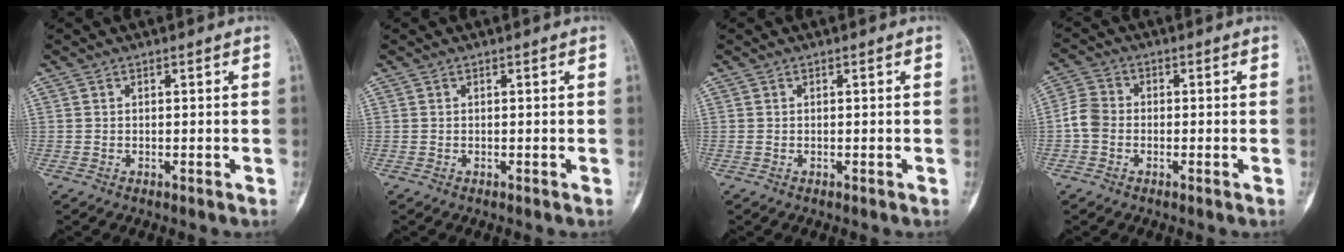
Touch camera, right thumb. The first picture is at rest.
{"total": 0.0}
{"total": 0.0}
{"total": 4.5, "force": [-1.2, 3.5, 2.5], "torque": [-0.044, 0.009, -0.037]}